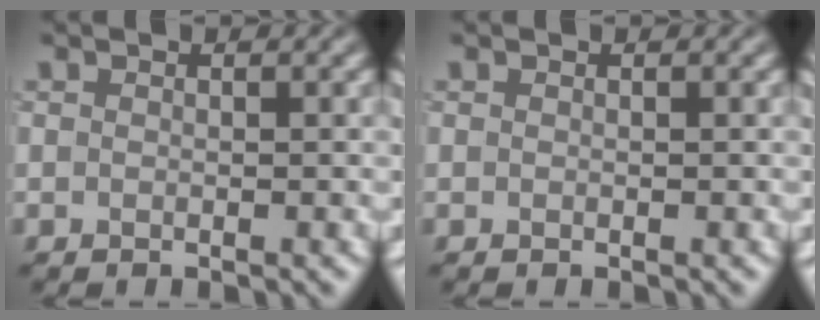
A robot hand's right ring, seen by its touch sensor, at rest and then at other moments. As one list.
[{"total": 0.0}]